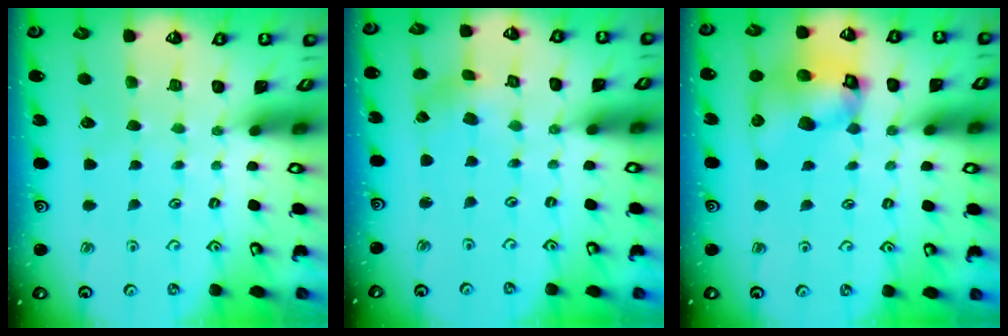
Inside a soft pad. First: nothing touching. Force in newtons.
{"total": 0.0}
{"total": 12.9, "press": 12.8, "slide": 1.7}